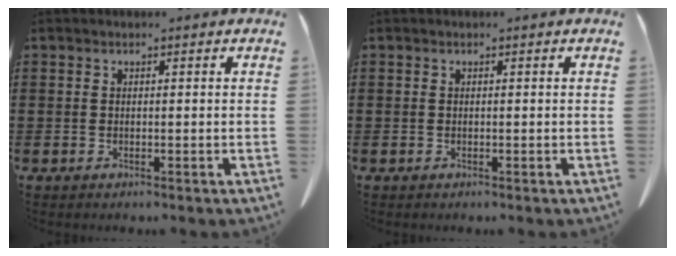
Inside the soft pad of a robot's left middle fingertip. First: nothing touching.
{"total": 0.0}